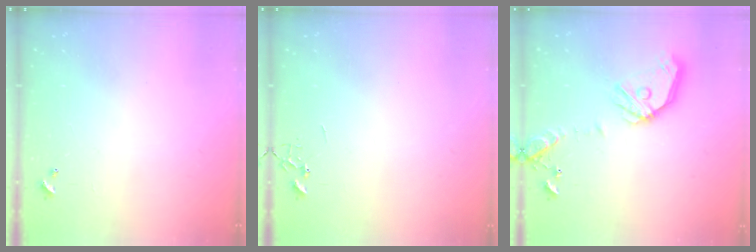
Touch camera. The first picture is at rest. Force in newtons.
{"total": 0.0}
{"total": 15.7, "press": 15.4, "slide": 2.5}